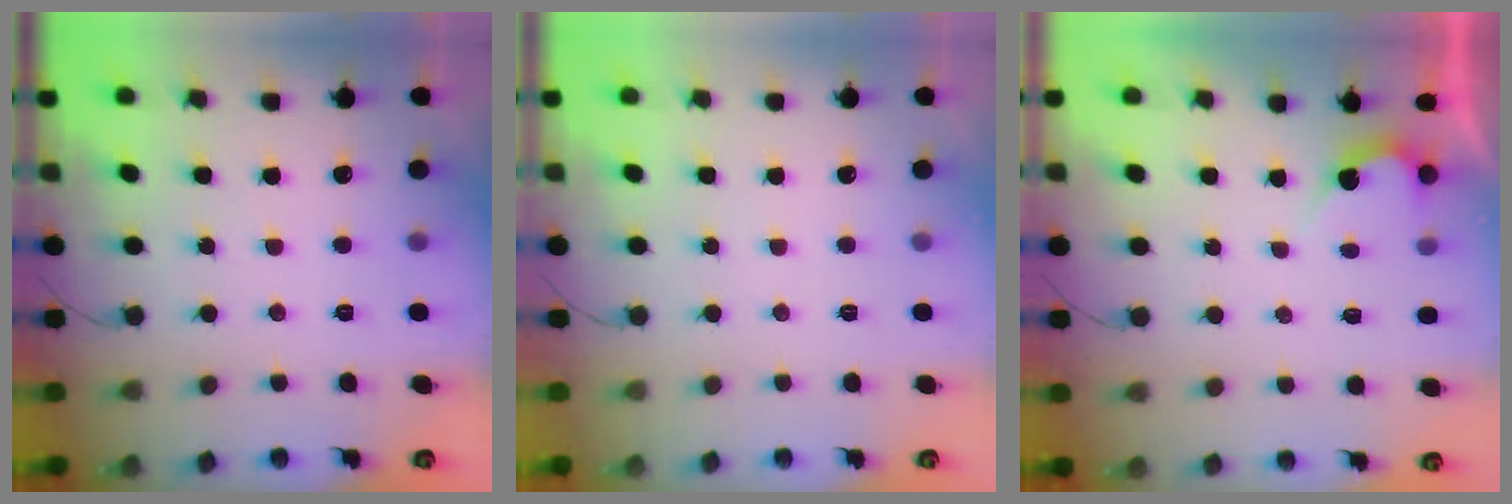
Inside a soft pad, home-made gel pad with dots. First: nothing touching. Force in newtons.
{"total": 0.0}
{"total": 3.0, "press": 3.0, "slide": 0.1}